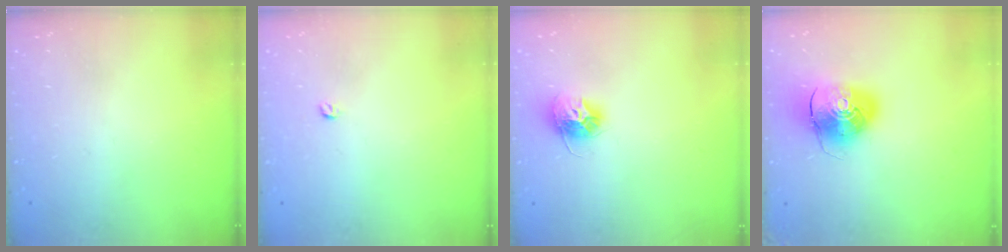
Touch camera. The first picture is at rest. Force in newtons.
{"total": 3.0, "press": 2.9, "slide": 0.4}
{"total": 10.3, "press": 10.3, "slide": 0.4}
{"total": 10.8, "press": 10.6, "slide": 1.9}